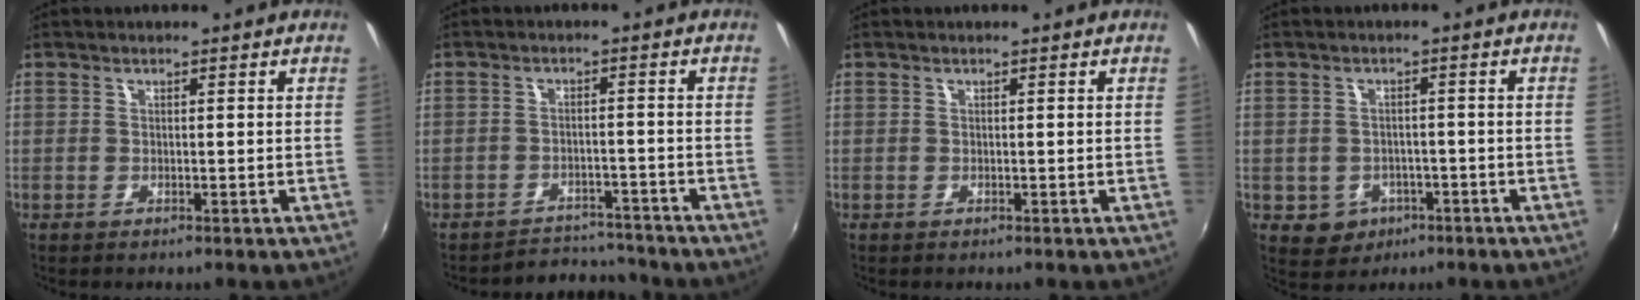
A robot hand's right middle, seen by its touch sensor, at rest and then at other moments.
{"total": 7.0, "force": [-6.8, 1.9, 0.0], "torque": [-0.013, 0.010, -0.098]}
{"total": 0.0}
{"total": 5.7, "force": [-2.3, 4.9, 1.5], "torque": [-0.044, 0.002, -0.022]}